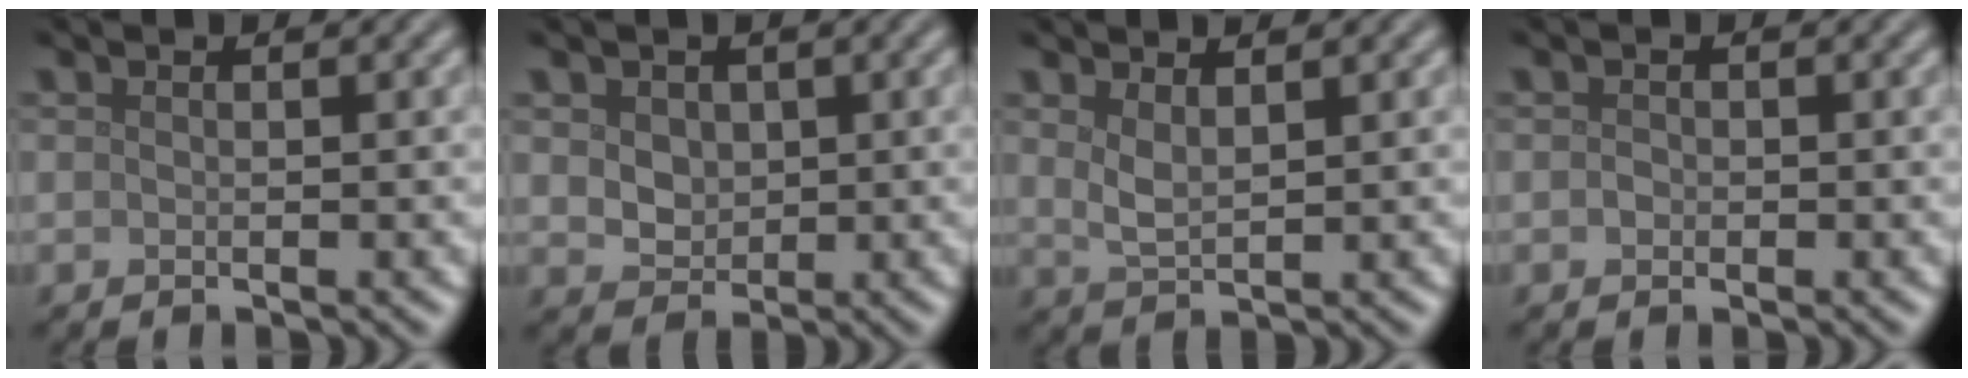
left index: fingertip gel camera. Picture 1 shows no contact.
{"total": 3.7, "force": [1.4, 2.8, 1.9], "torque": [-0.044, 0.009, 0.026]}
{"total": 1.9, "force": [1.1, 0.6, 1.4], "torque": [-0.034, -0.004, 0.026]}
{"total": 0.6, "force": [-0.1, 0.6, 0.2], "torque": [-0.003, -0.002, -0.005]}